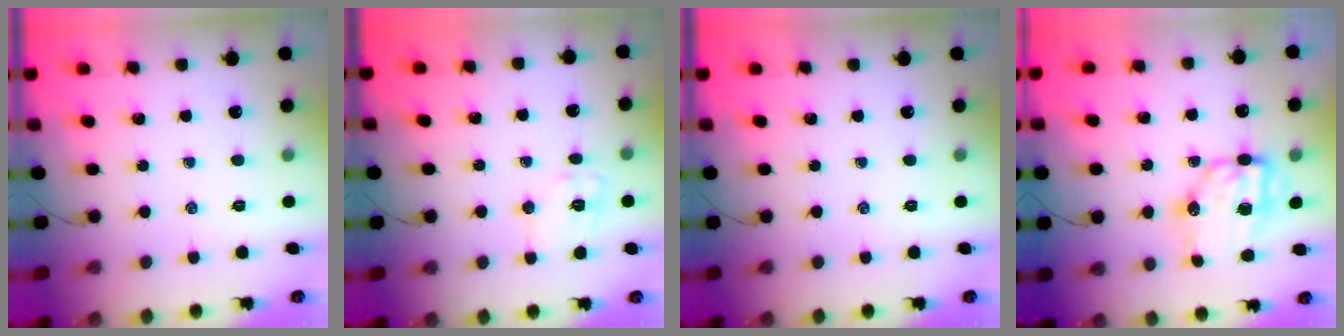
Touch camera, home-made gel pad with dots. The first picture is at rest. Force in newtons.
{"total": 8.0, "press": 8.0, "slide": 0.4}
{"total": 0.0}
{"total": 9.3, "press": 9.1, "slide": 1.8}